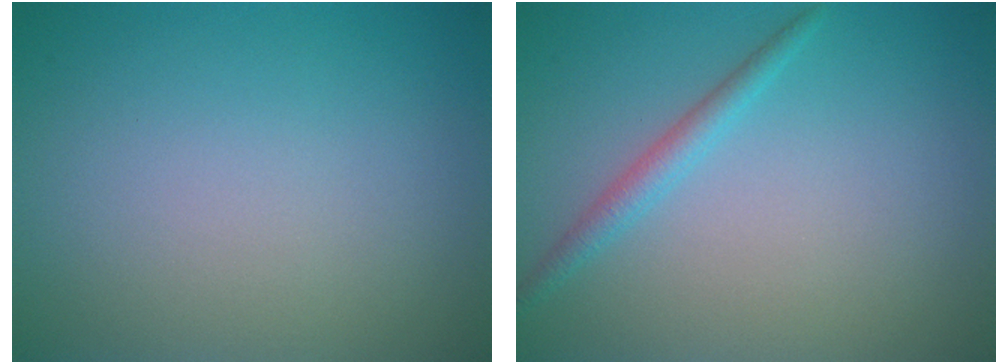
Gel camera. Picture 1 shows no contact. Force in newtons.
{"total": 1.8, "press": 1.7, "slide": 0.1}